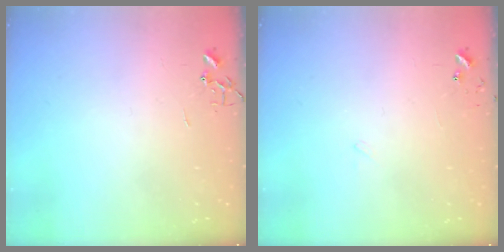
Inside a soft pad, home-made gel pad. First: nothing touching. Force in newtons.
{"total": 6.6, "press": 6.6, "slide": 0.5}